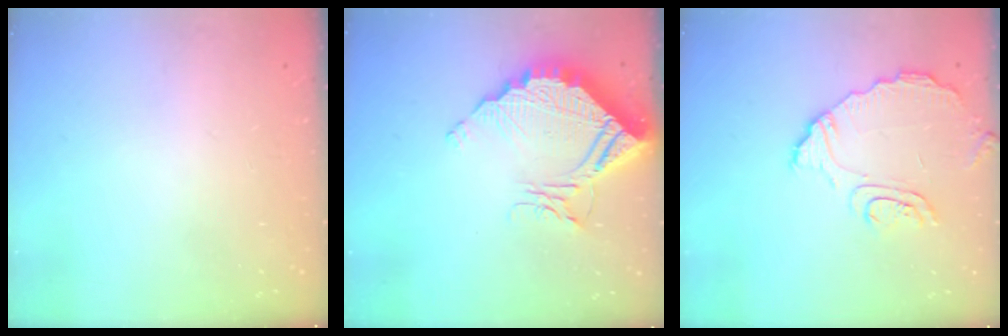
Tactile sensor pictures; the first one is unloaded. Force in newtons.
{"total": 13.4, "press": 13.3, "slide": 1.2}
{"total": 9.2, "press": 9.2, "slide": 0.7}